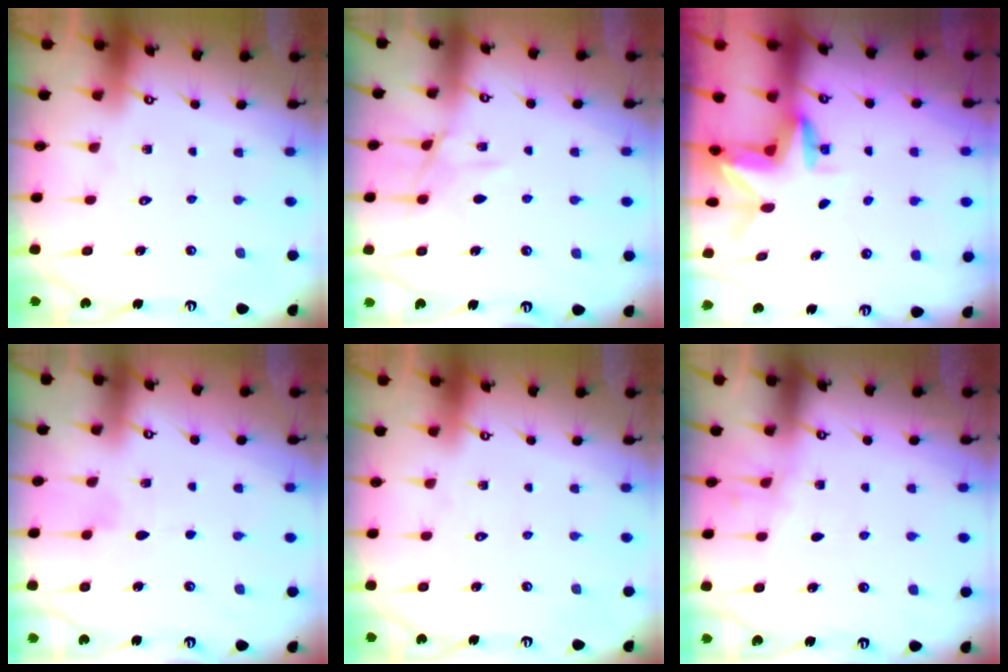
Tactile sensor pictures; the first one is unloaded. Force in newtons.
{"total": 6.9, "press": 6.9, "slide": 0.7}
{"total": 2.9, "press": 2.9, "slide": 0.2}
{"total": 4.1, "press": 3.7, "slide": 1.7}
{"total": 0.0}
{"total": 1.8, "press": 1.7, "slide": 0.3}